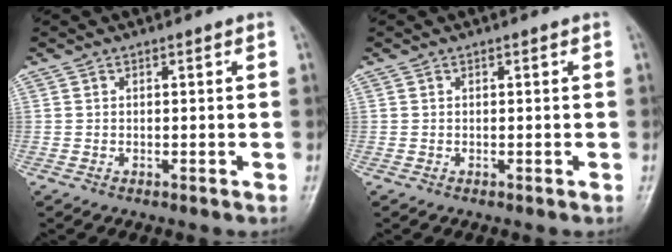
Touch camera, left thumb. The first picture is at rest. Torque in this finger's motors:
{"motor_torque": [-0.06, 0.07, -0.06, -0.07, 0.00]}